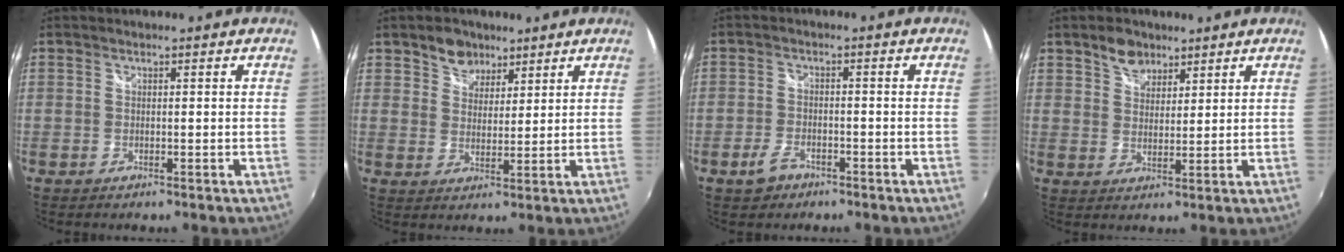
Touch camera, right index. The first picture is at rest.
{"total": 5.5, "force": [3.8, 3.8, 1.3], "torque": [-0.014, 0.010, 0.066]}
{"total": 4.0, "force": [-2.6, 2.3, 1.9], "torque": [-0.049, 0.004, -0.043]}
{"total": 5.0, "force": [3.5, 3.1, 1.6], "torque": [-0.017, 0.007, 0.063]}